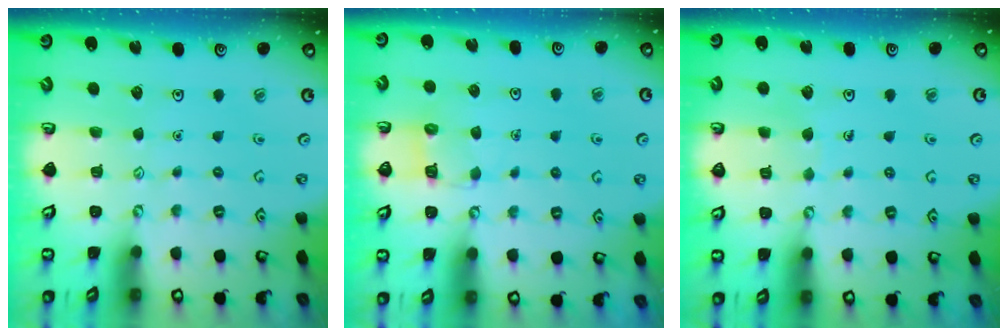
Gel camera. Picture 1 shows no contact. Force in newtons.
{"total": 4.8, "press": 4.8, "slide": 0.5}
{"total": 2.3, "press": 2.3, "slide": 0.1}